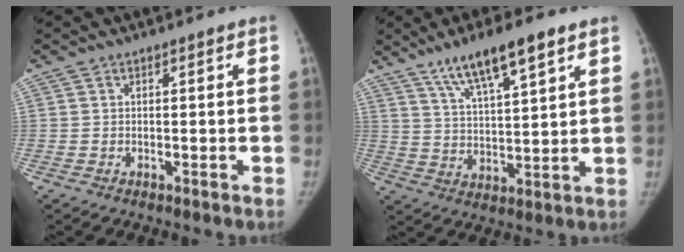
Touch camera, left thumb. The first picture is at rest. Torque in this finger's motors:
{"motor_torque": [0.06, 0.09, 0.13, -0.10, 0.06]}